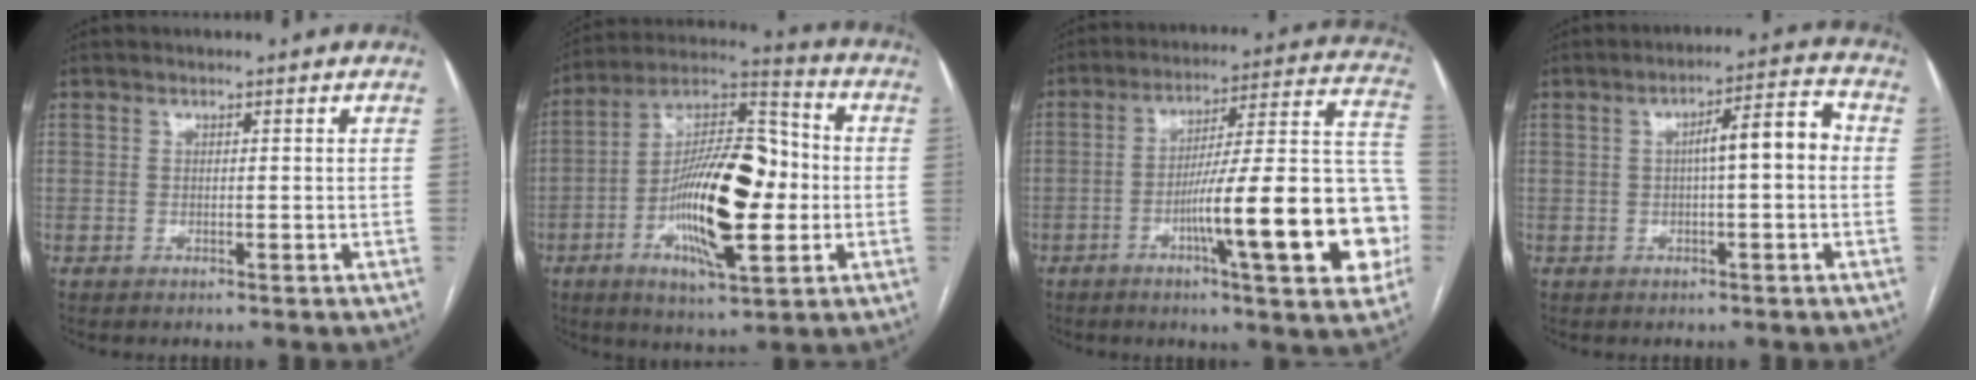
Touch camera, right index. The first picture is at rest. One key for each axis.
{"total": 19.4, "fx": -3.4, "fy": 5.8, "fz": 18.2, "tx": -0.331, "ty": 0.015, "tz": -0.055}
{"total": 22.3, "fx": -6.4, "fy": 2.0, "fz": 21.2, "tx": -0.236, "ty": 0.024, "tz": -0.088}
{"total": 6.7, "fx": 0.2, "fy": 1.2, "fz": 6.6, "tx": -0.100, "ty": 0.026, "tz": 0.002}